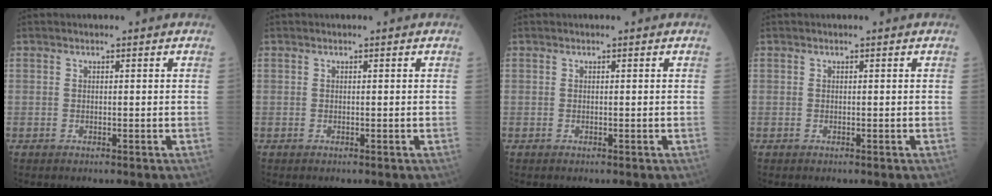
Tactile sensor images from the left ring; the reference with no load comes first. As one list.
[{"total": 0.0}, {"total": 0.0}, {"total": 0.0}]